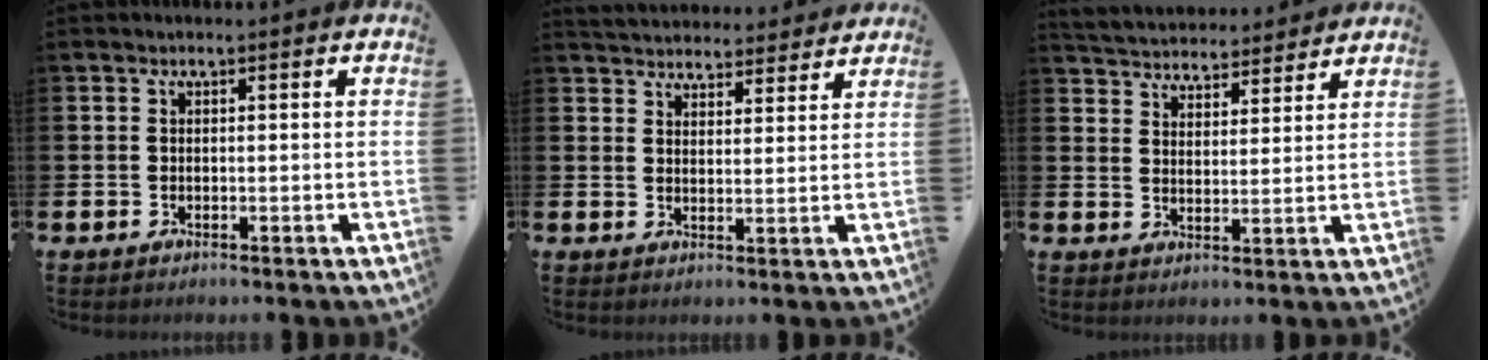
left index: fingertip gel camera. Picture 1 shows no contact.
{"total": 4.1, "force": [4.0, 0.8, -0.4], "torque": [-0.007, -0.029, 0.071]}
{"total": 4.5, "force": [4.4, 0.9, -0.4], "torque": [-0.019, -0.031, 0.080]}